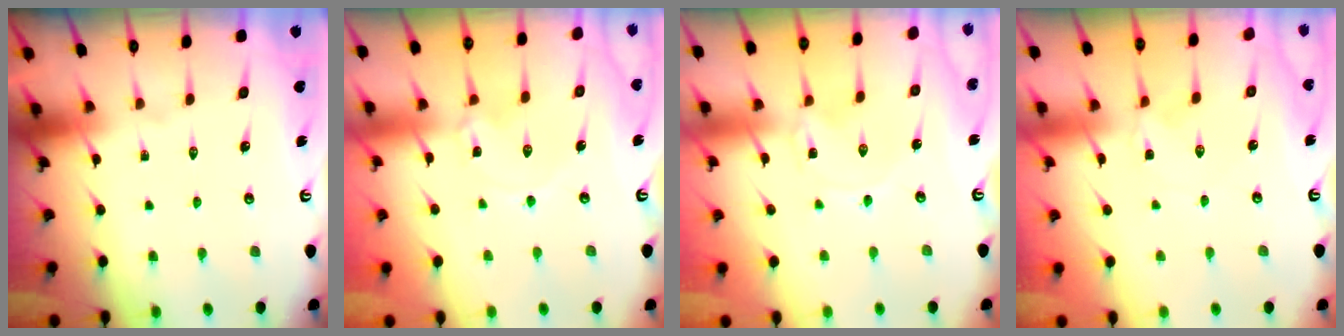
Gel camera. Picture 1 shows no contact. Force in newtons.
{"total": 2.4, "press": 2.4, "slide": 0.3}
{"total": 0.0}
{"total": 1.6, "press": 1.6, "slide": 0.3}